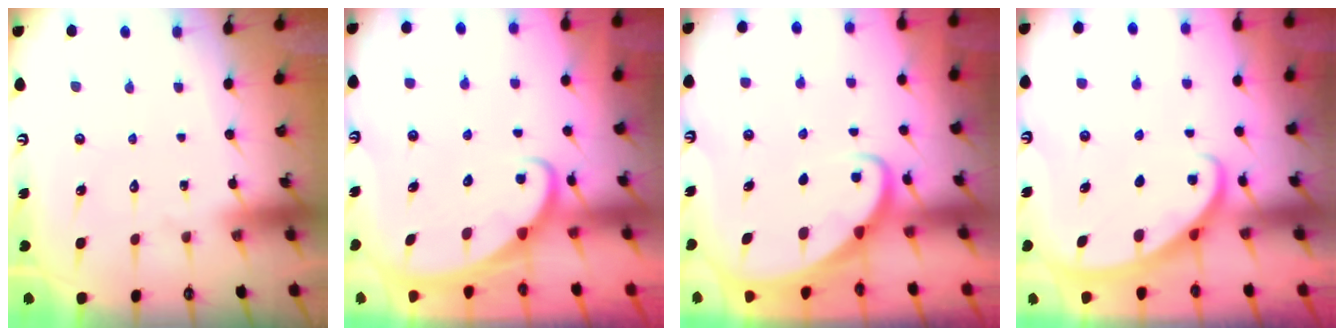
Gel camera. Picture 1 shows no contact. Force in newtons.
{"total": 2.5, "press": 2.5, "slide": 0.3}
{"total": 2.5, "press": 2.5, "slide": 0.2}
{"total": 2.5, "press": 2.5, "slide": 0.2}